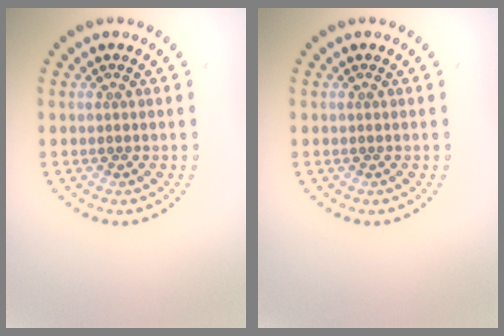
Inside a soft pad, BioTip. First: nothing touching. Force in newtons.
{"total": 0.0}